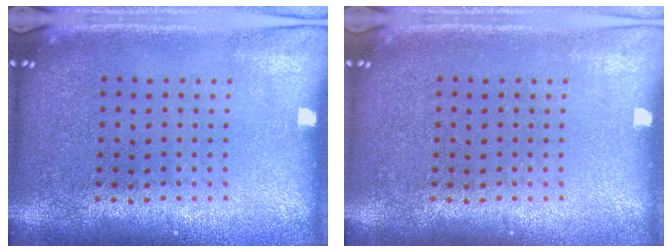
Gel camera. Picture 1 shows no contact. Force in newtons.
{"total": 0.0}